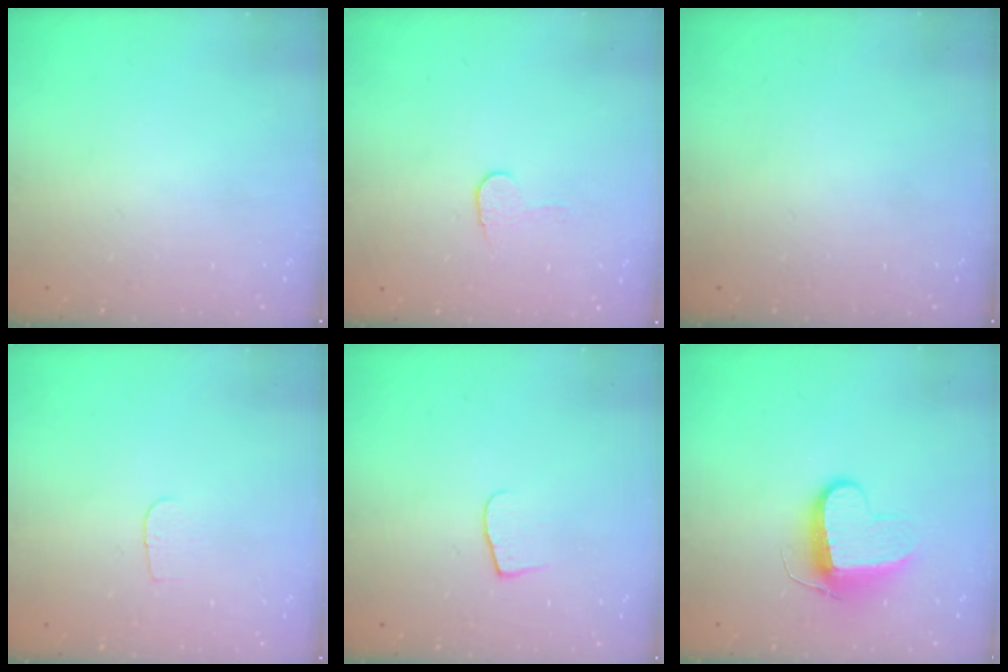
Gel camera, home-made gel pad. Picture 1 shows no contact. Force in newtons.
{"total": 5.3, "press": 5.3, "slide": 0.5}
{"total": 0.0}
{"total": 2.9, "press": 2.8, "slide": 0.3}
{"total": 6.6, "press": 6.6, "slide": 0.5}
{"total": 9.9, "press": 9.9, "slide": 0.2}